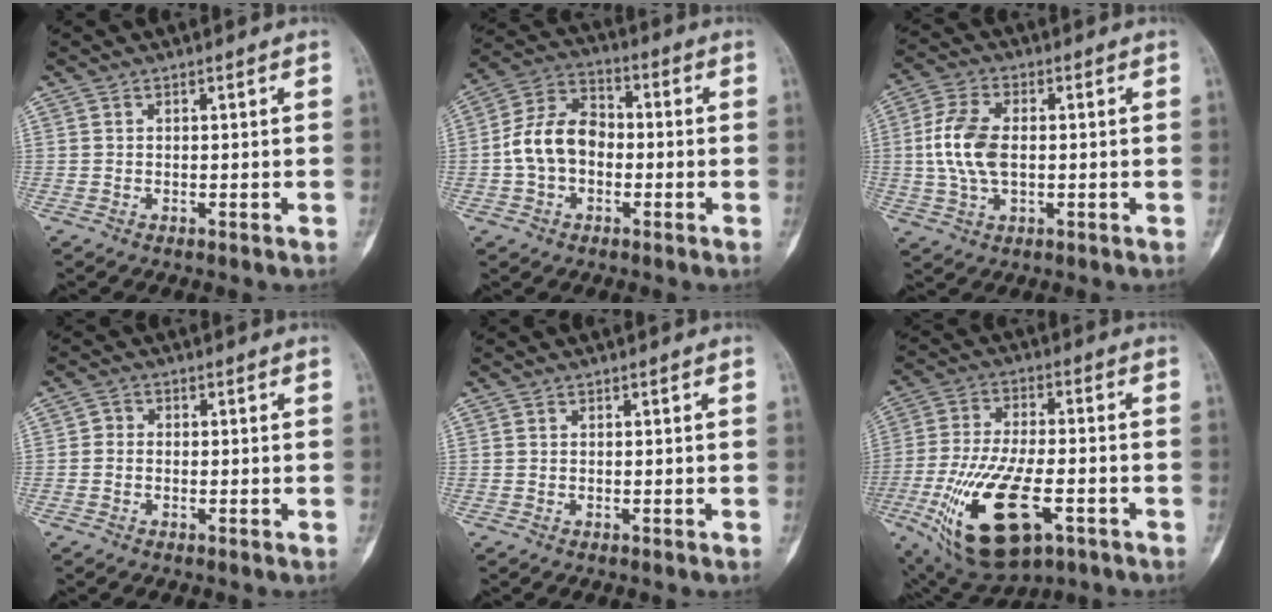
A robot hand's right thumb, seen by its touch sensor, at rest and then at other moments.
{"total": 10.5, "force": [-1.4, 7.5, 7.2], "torque": [-0.125, 0.037, -0.038]}
{"total": 9.5, "force": [0.2, 5.3, 7.8], "torque": [-0.171, 0.007, 0.003]}
{"total": 1.5, "force": [-0.4, 1.3, 0.6], "torque": [-0.003, 0.005, -0.015]}
{"total": 0.0}
{"total": 20.7, "force": [-7.7, 9.1, 16.9], "torque": [-0.336, 0.007, -0.119]}